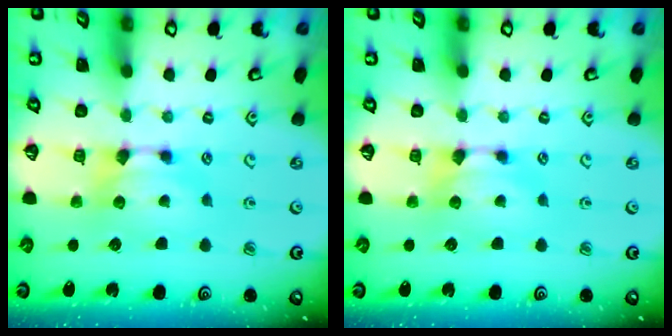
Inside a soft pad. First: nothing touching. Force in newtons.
{"total": 0.0}